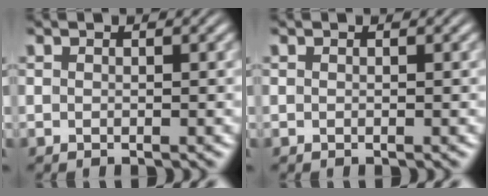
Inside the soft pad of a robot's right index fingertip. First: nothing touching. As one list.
[{"total": 0.0}]